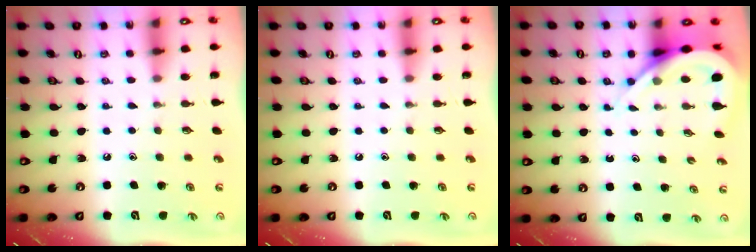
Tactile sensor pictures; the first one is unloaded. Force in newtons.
{"total": 0.0}
{"total": 8.7, "press": 8.6, "slide": 1.1}